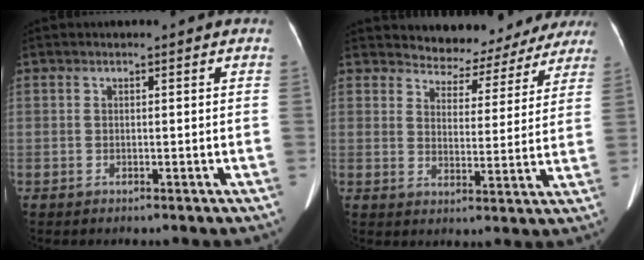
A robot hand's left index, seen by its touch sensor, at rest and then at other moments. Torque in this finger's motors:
{"motor_torque": [1.02, -1.12, 0.02, -0.03]}